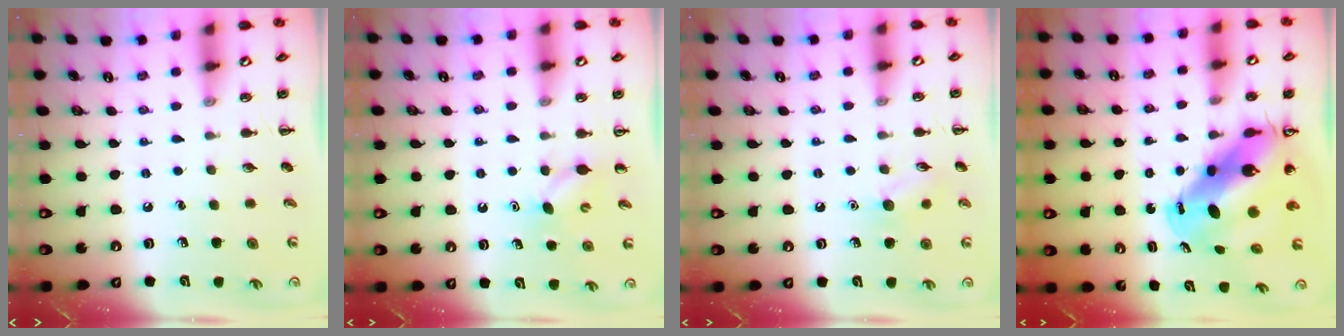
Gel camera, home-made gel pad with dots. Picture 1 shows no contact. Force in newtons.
{"total": 4.1, "press": 3.9, "slide": 1.3}
{"total": 7.9, "press": 7.8, "slide": 1.7}
{"total": 13.6, "press": 13.1, "slide": 3.7}